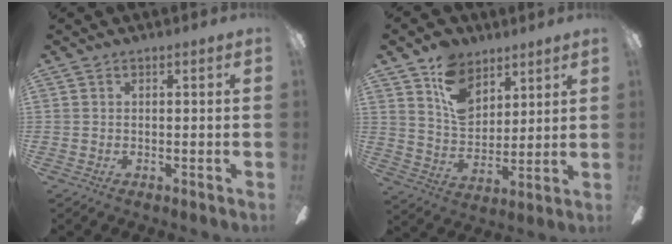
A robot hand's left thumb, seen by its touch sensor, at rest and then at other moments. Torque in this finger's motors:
{"motor_torque": [1.70, 1.06, 1.29, -0.75, 0.09]}